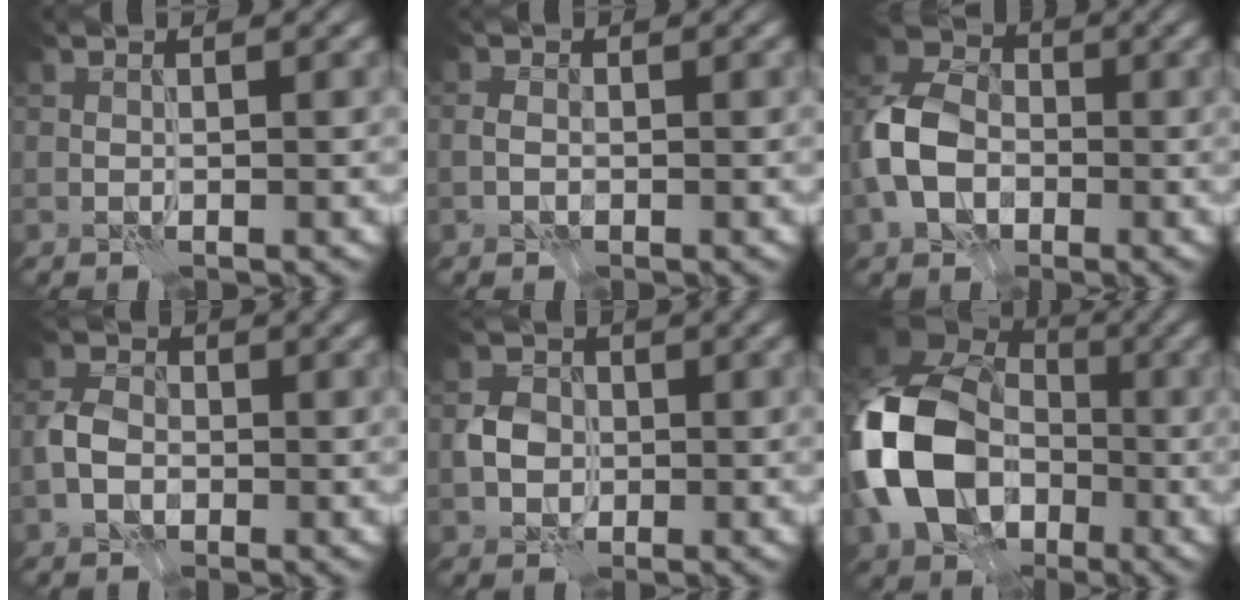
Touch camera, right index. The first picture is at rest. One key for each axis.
{"total": 1.4, "fx": -0.4, "fy": 1.0, "fz": 0.8, "tx": -0.016, "ty": 0.003, "tz": -0.014}
{"total": 7.4, "fx": -2.0, "fy": 5.4, "fz": 4.7, "tx": -0.104, "ty": 0.006, "tz": -0.055}
{"total": 3.4, "fx": -1.1, "fy": 2.6, "fz": 2.0, "tx": -0.041, "ty": 0.003, "tz": -0.030}
{"total": 2.8, "fx": -0.4, "fy": 2.4, "fz": 1.4, "tx": -0.025, "ty": 0.003, "tz": -0.013}
{"total": 14.6, "fx": -2.9, "fy": 10.9, "fz": 9.3, "tx": -0.223, "ty": -0.004, "tz": -0.067}